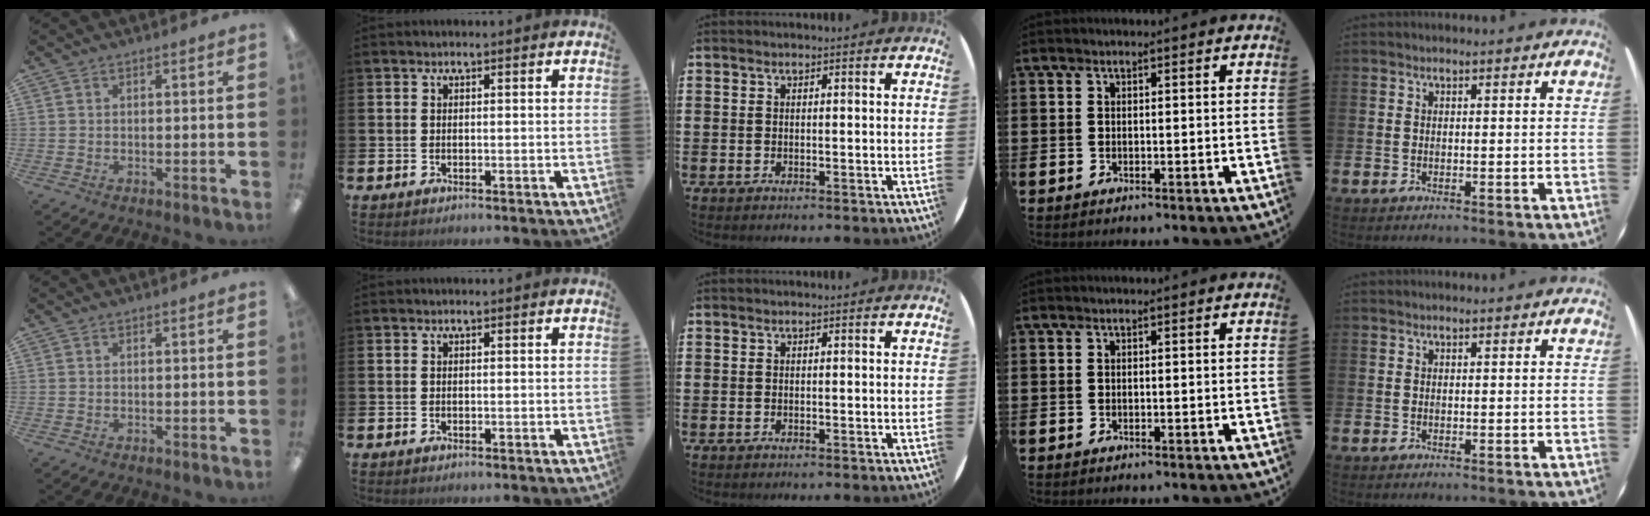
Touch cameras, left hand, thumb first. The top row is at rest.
{}